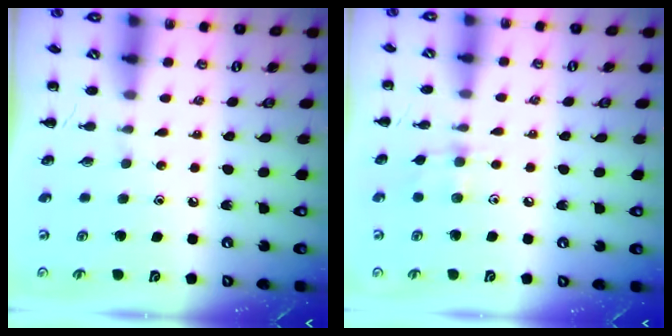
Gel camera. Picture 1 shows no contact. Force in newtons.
{"total": 5.6, "press": 5.5, "slide": 1.1}